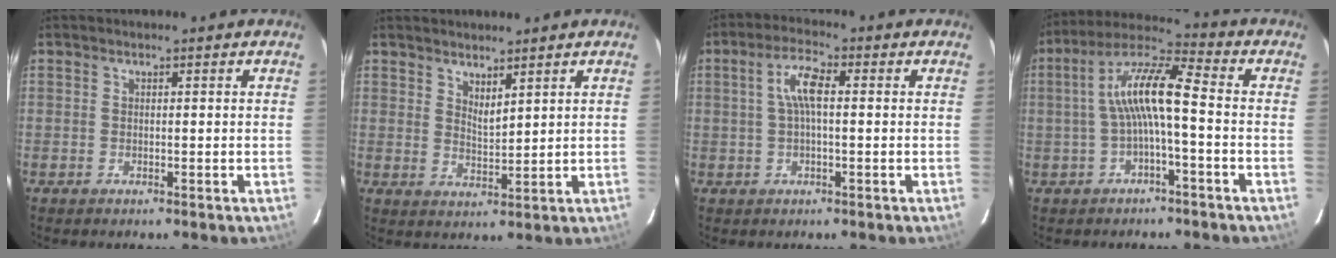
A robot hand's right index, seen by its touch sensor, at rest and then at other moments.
{"total": 3.4, "force": [2.8, 0.9, 1.8], "torque": [-0.030, -0.003, 0.048]}
{"total": 5.2, "force": [0.5, 1.5, 5.0], "torque": [-0.099, 0.013, 0.010]}
{"total": 9.7, "force": [-1.1, 1.7, 9.5], "torque": [-0.198, 0.024, -0.023]}